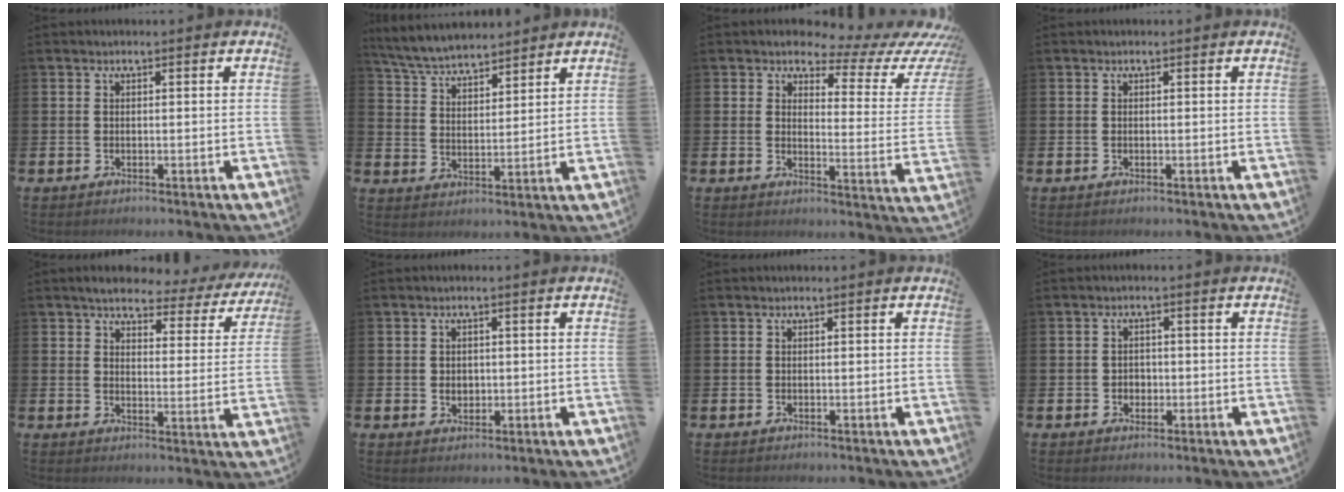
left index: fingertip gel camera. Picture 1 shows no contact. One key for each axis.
{"total": 5.9, "fx": 5.7, "fy": 1.1, "fz": 1.0, "tx": -0.046, "ty": -0.025, "tz": 0.103}
{"total": 4.1, "fx": 3.3, "fy": 1.8, "fz": 1.6, "tx": -0.034, "ty": -0.033, "tz": 0.042}
{"total": 0.0}
{"total": 4.1, "fx": 3.7, "fy": 1.3, "fz": 1.2, "tx": -0.032, "ty": -0.027, "tz": 0.055}
{"total": 1.6, "fx": 0.2, "fy": 1.4, "fz": 0.8, "tx": -0.004, "ty": 0.005, "tz": -0.001}
{"total": 0.0}
{"total": 1.7, "fx": -0.3, "fy": 1.6, "fz": 0.6, "tx": -0.002, "ty": 0.003, "tz": -0.012}